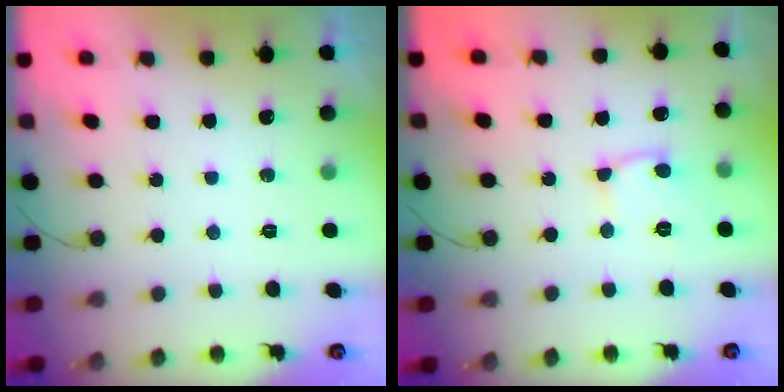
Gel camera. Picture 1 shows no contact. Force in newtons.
{"total": 7.4, "press": 7.4, "slide": 0.9}